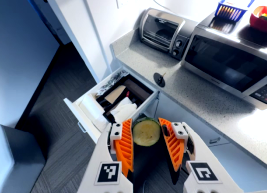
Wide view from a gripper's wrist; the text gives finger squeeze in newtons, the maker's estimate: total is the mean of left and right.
{"total": 10.7, "left": 11.1, "right": 10.2}